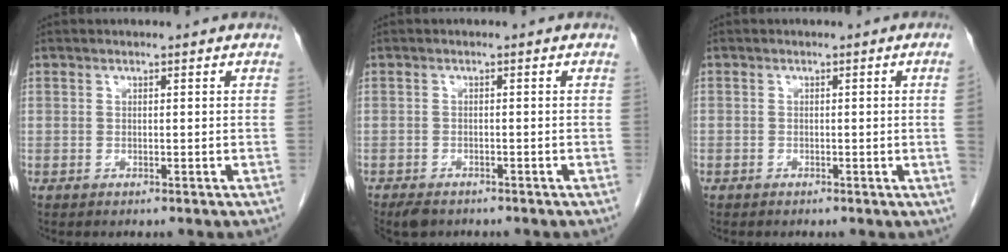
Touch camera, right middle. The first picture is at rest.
{"total": 3.6, "force": [-2.9, 1.6, 1.3], "torque": [-0.021, -0.005, -0.043]}
{"total": 1.5, "force": [-0.3, -0.6, 1.4], "torque": [-0.012, 0.000, -0.005]}